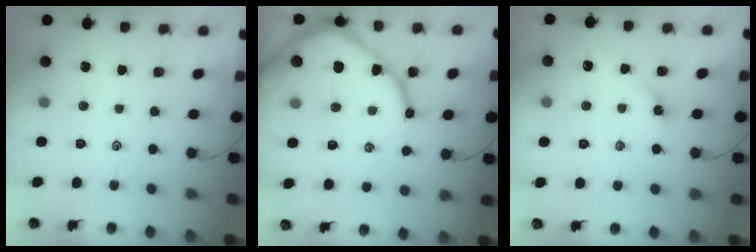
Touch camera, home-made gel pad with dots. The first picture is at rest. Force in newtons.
{"total": 11.3, "press": 11.2, "slide": 1.3}
{"total": 2.6, "press": 2.5, "slide": 0.5}